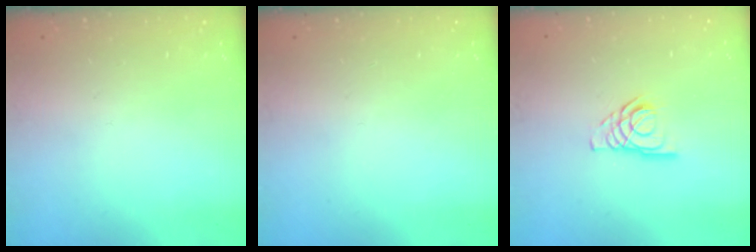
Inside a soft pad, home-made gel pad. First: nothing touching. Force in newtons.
{"total": 0.0}
{"total": 6.9, "press": 6.8, "slide": 0.9}